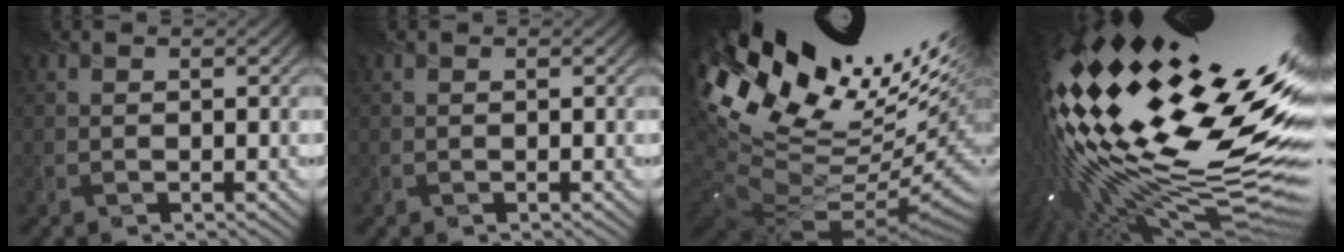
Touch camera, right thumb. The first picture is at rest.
{"total": 0.0}
{"total": 18.4, "force": [6.4, 10.2, 13.9], "torque": [-0.266, -0.006, 0.167]}
{"total": 19.4, "force": [2.7, 6.4, 18.2], "torque": [-0.340, -0.031, 0.043]}